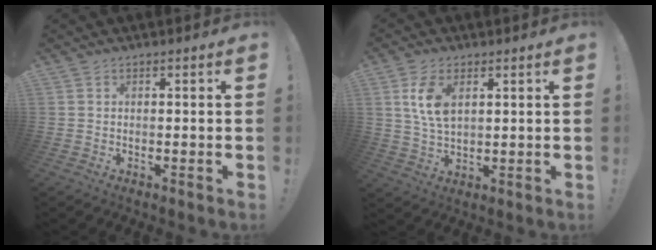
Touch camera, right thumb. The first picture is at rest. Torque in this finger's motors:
{"motor_torque": [0.20, 0.12, 0.72, -0.42, 0.07]}